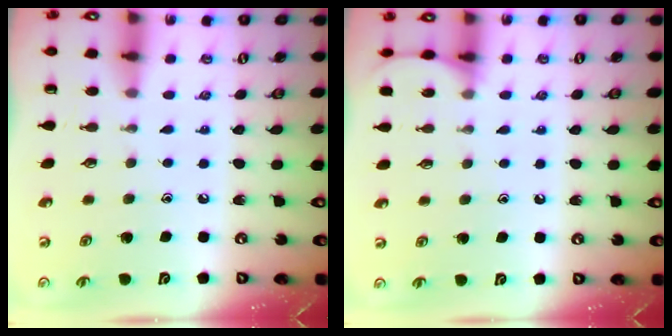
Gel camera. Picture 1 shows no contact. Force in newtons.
{"total": 5.1, "press": 5.0, "slide": 0.7}